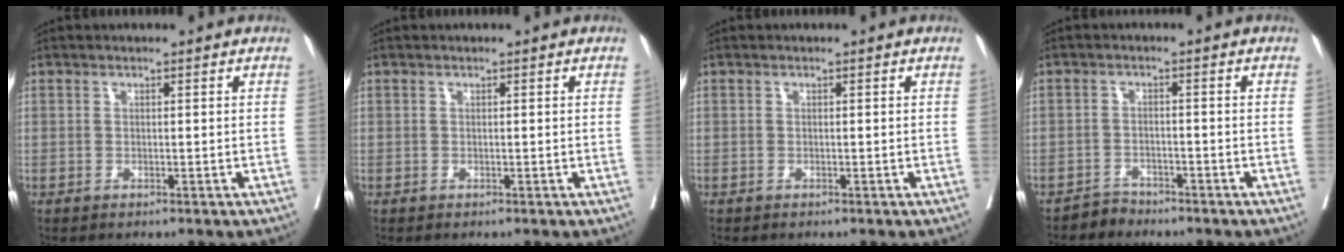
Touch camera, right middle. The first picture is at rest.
{"total": 0.0}
{"total": 0.0}
{"total": 2.0, "force": [-1.8, 0.5, -0.9], "torque": [0.017, 0.000, -0.032]}